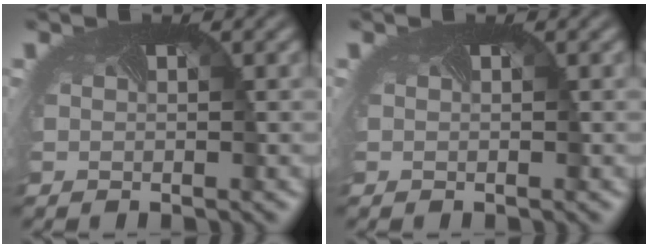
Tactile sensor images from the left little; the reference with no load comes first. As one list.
[{"total": 0.0}]